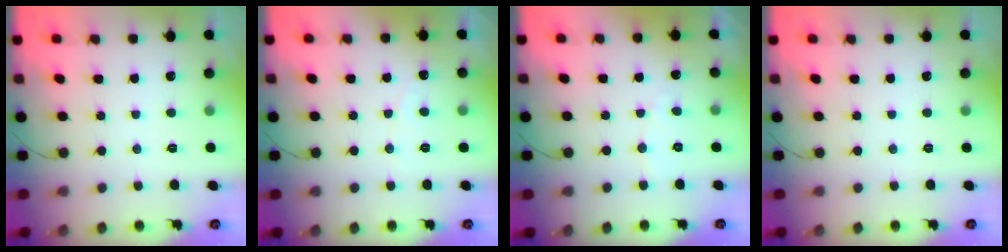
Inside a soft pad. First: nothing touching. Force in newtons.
{"total": 2.5, "press": 2.5, "slide": 0.2}
{"total": 2.6, "press": 2.6, "slide": 0.1}
{"total": 0.0}